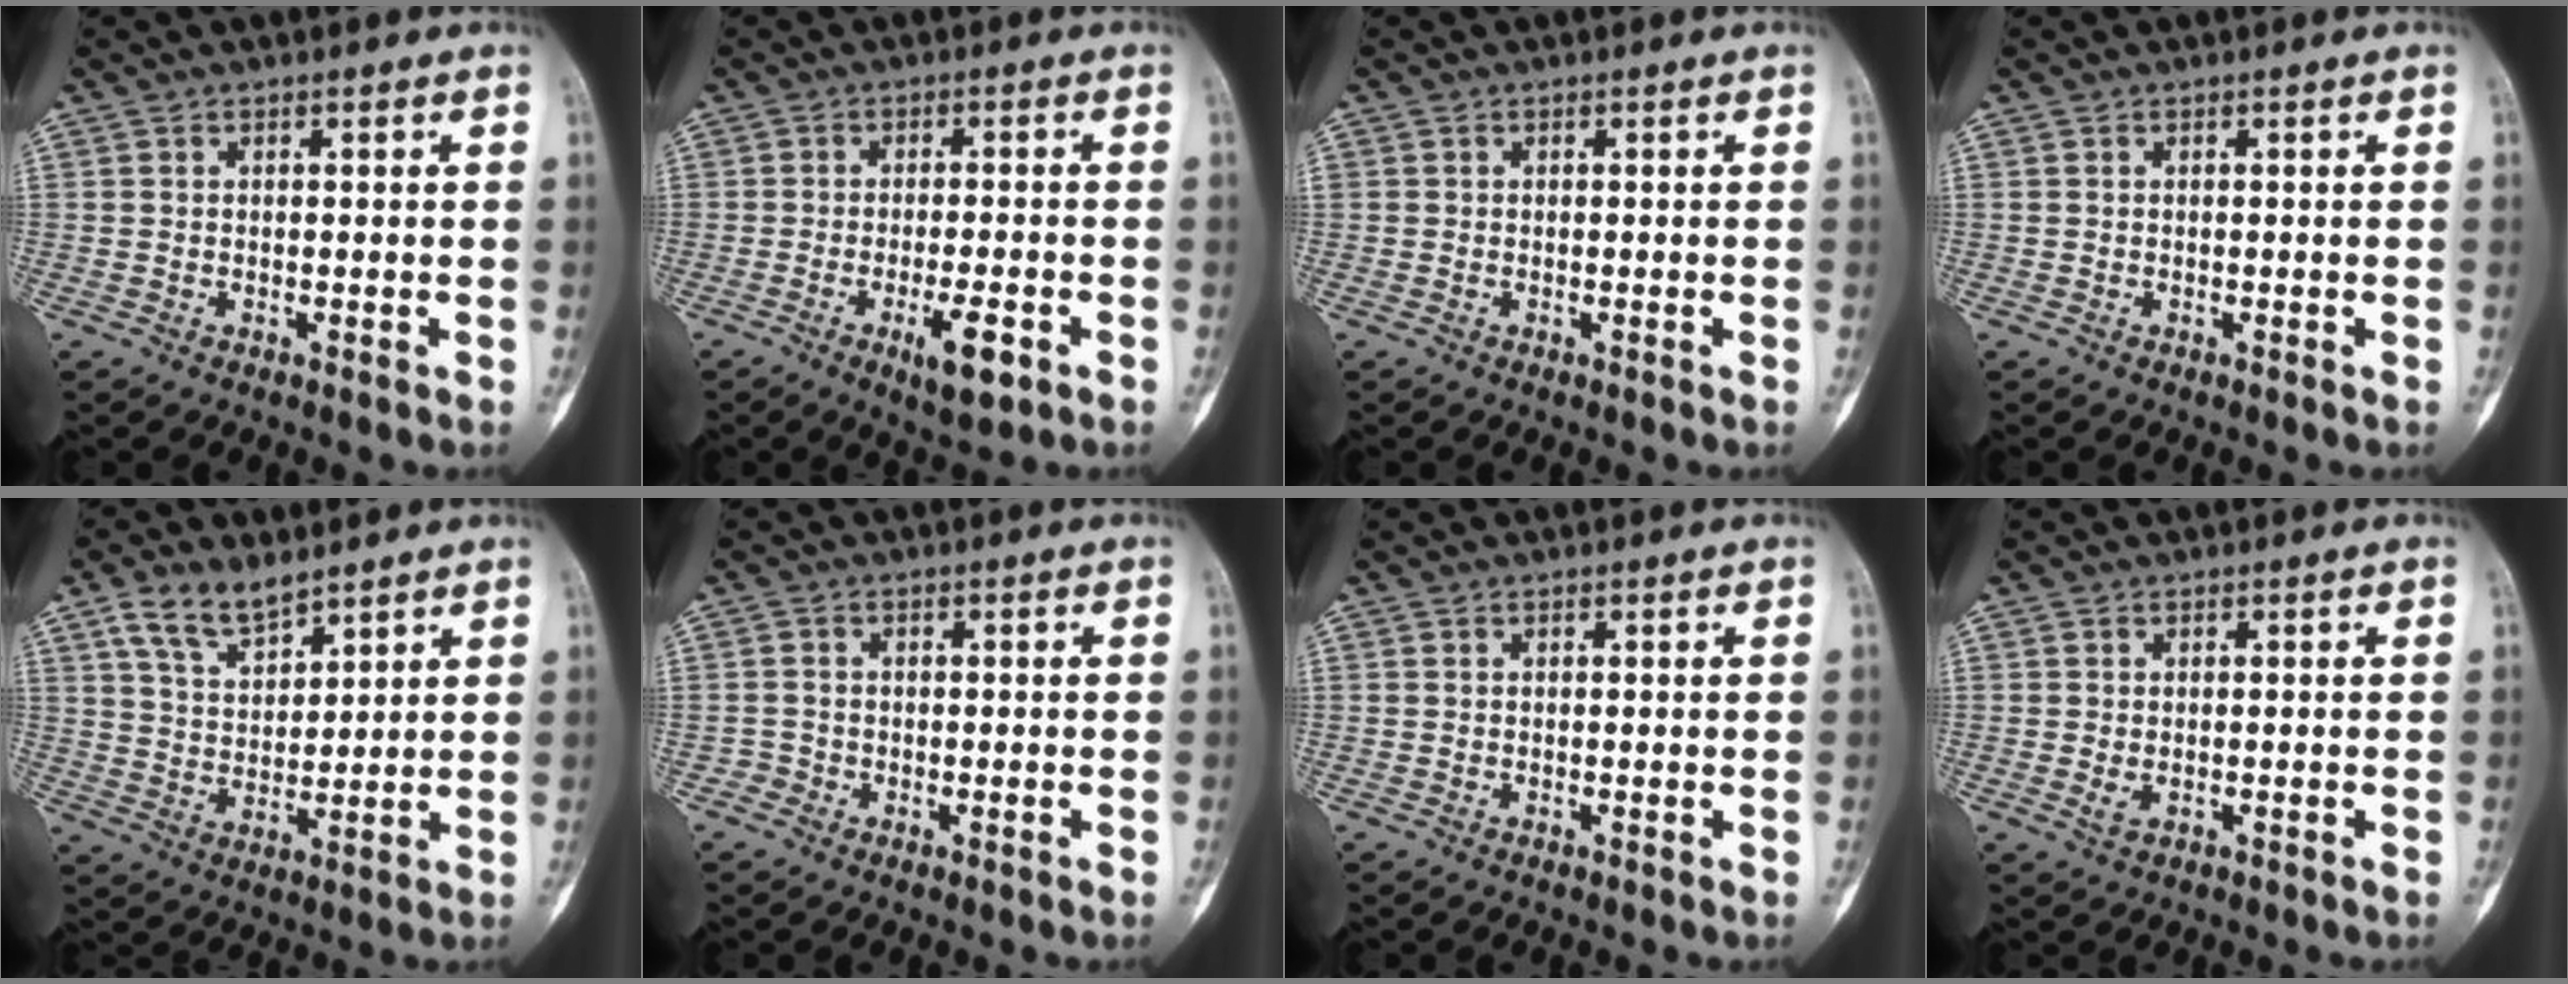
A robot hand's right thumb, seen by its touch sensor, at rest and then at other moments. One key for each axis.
{"total": 6.3, "fx": -2.8, "fy": 1.8, "fz": 5.3, "tx": -0.088, "ty": 0.003, "tz": -0.040}
{"total": 0.0}
{"total": 0.0}
{"total": 8.3, "fx": 5.8, "fy": 3.9, "fz": 4.5, "tx": -0.068, "ty": -0.031, "tz": 0.117}
{"total": 1.6, "fx": -0.9, "fy": 1.3, "fz": -0.2, "tx": 0.011, "ty": 0.007, "tz": -0.024}
{"total": 0.0}
{"total": 1.6, "fx": -0.3, "fy": 0.9, "fz": 1.2, "tx": -0.026, "ty": -0.004, "tz": -0.003}